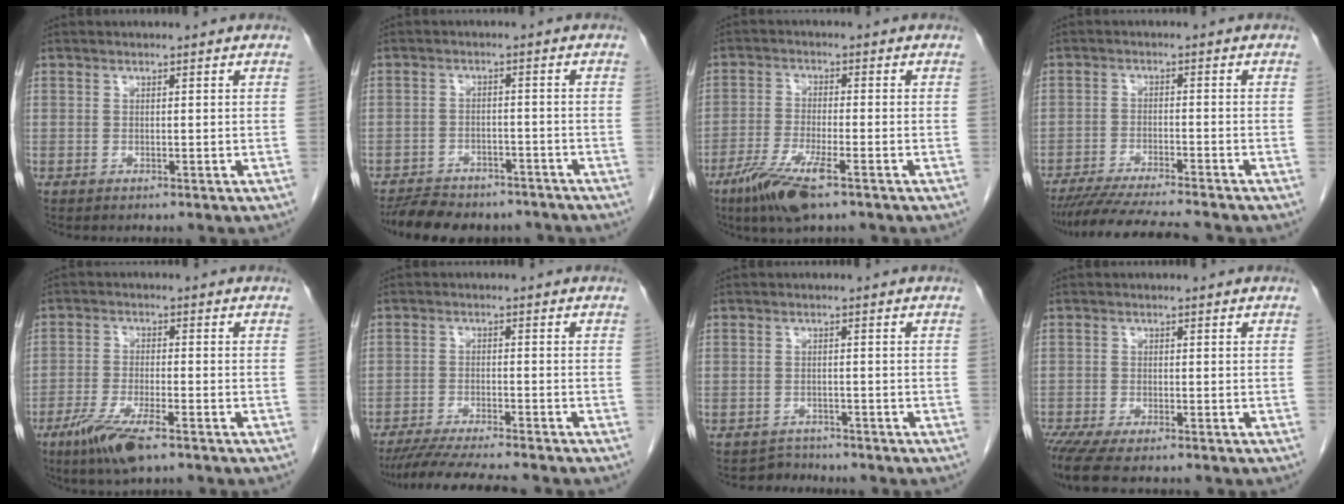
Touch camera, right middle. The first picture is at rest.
{"total": 11.9, "force": [-10.3, 4.4, 4.1], "torque": [-0.073, 0.000, -0.139]}
{"total": 8.1, "force": [-5.0, 0.8, 6.3], "torque": [-0.130, -0.020, -0.092]}
{"total": 11.6, "force": [-10.4, 0.0, 5.2], "torque": [-0.075, -0.020, -0.162]}
{"total": 7.8, "force": [-4.9, 1.1, 5.9], "torque": [-0.119, -0.017, -0.087]}
{"total": 11.2, "force": [-9.9, 0.3, 5.3], "torque": [-0.078, -0.021, -0.152]}
{"total": 2.0, "force": [-1.7, 0.6, -0.9], "torque": [0.014, -0.004, -0.030]}
{"total": 6.5, "force": [-5.1, 1.0, 3.9], "torque": [-0.067, -0.017, -0.084]}